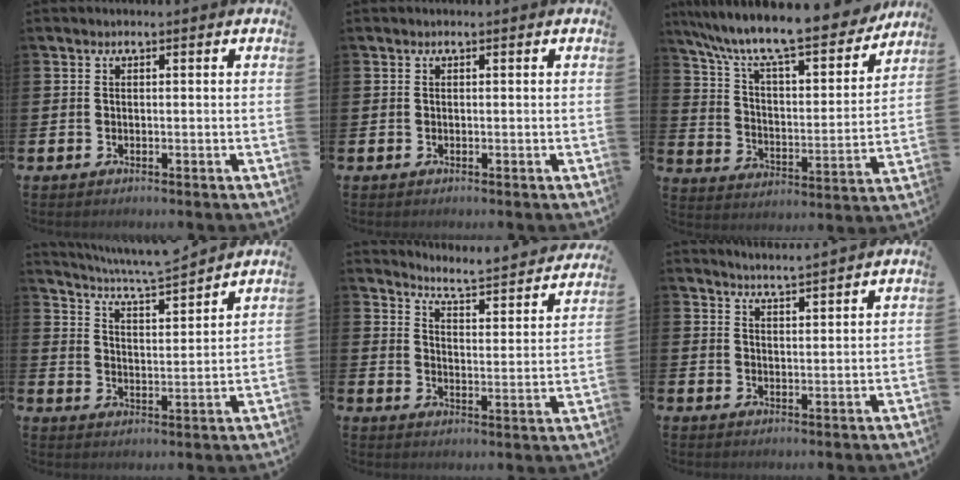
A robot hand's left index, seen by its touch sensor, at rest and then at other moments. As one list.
[{"total": 0.0}, {"total": 11.2, "force": [10.0, 1.8, 4.8], "torque": [-0.121, -0.073, 0.166]}, {"total": 6.7, "force": [6.5, 0.2, 1.5], "torque": [-0.058, -0.048, 0.115]}, {"total": 4.5, "force": [4.4, 0.2, 1.2], "torque": [-0.042, -0.048, 0.065]}, {"total": 3.9, "force": [3.9, -0.6, 0.0], "torque": [-0.008, -0.024, 0.069]}]